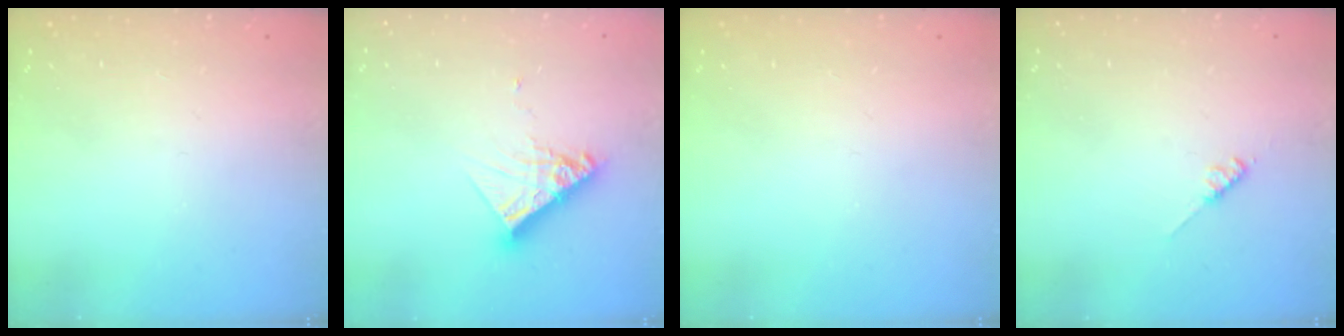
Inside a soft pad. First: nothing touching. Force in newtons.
{"total": 10.1, "press": 10.1, "slide": 0.9}
{"total": 0.0}
{"total": 2.8, "press": 2.8, "slide": 0.5}